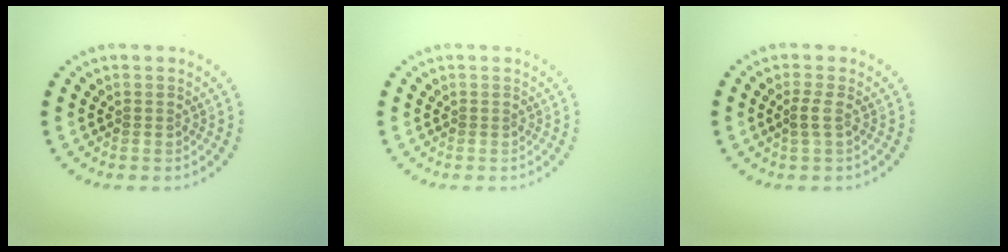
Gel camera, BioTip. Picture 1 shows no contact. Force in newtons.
{"total": 0.0}
{"total": 1.2, "press": 1.0, "slide": 0.6}